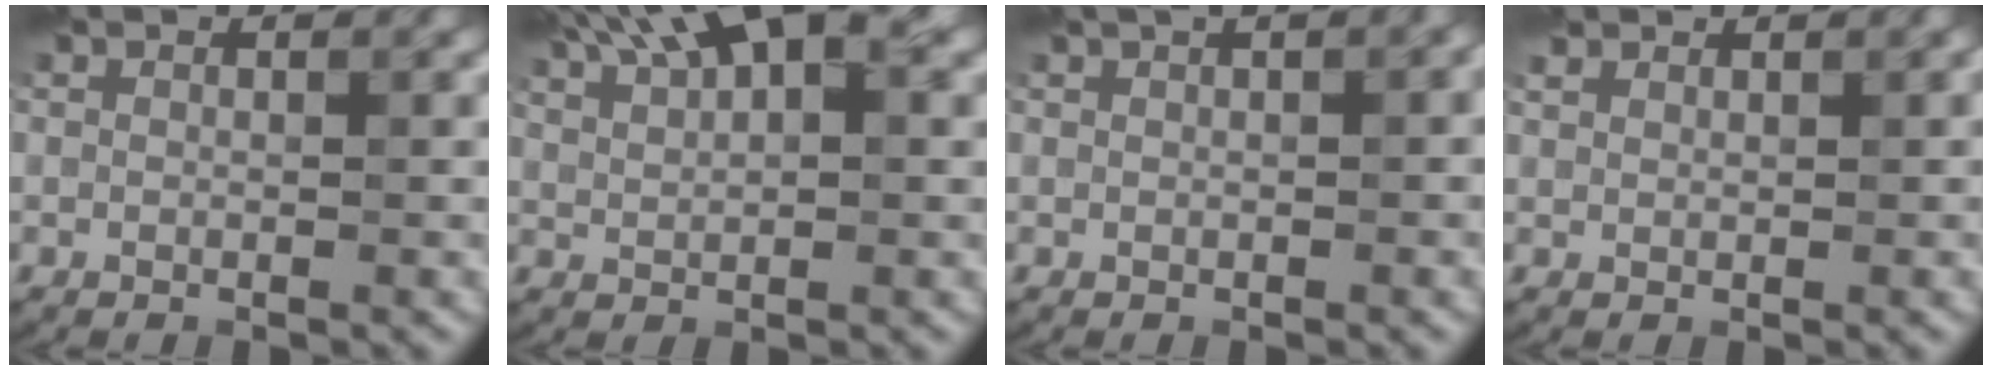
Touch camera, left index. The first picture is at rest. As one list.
[{"total": 9.7, "force": [5.5, 3.7, 7.1], "torque": [-0.122, 0.033, 0.079]}, {"total": 3.3, "force": [1.5, 1.1, 2.7], "torque": [-0.026, 0.012, 0.024]}, {"total": 1.3, "force": [1.2, 0.4, 0.3], "torque": [-0.009, 0.007, 0.029]}]